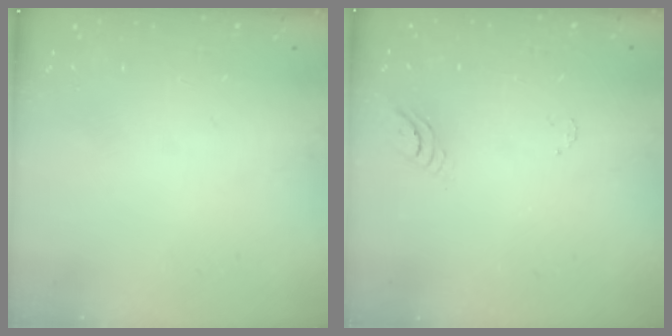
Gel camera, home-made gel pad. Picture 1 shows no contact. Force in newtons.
{"total": 3.9, "press": 3.9, "slide": 0.4}